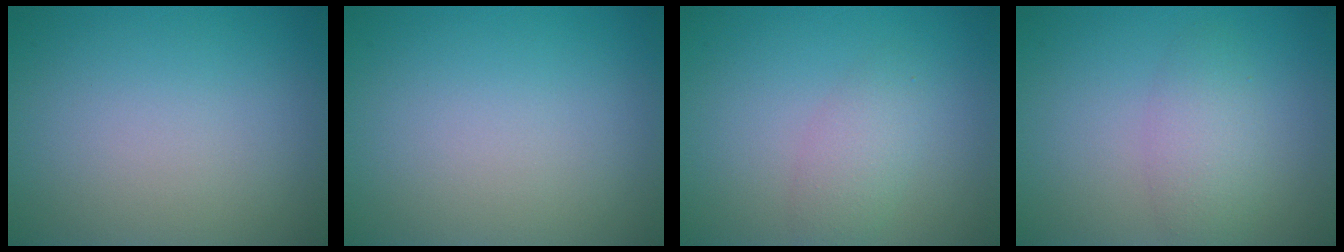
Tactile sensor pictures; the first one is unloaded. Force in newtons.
{"total": 0.0}
{"total": 2.3, "press": 2.3, "slide": 0.1}
{"total": 2.7, "press": 2.7, "slide": 0.1}